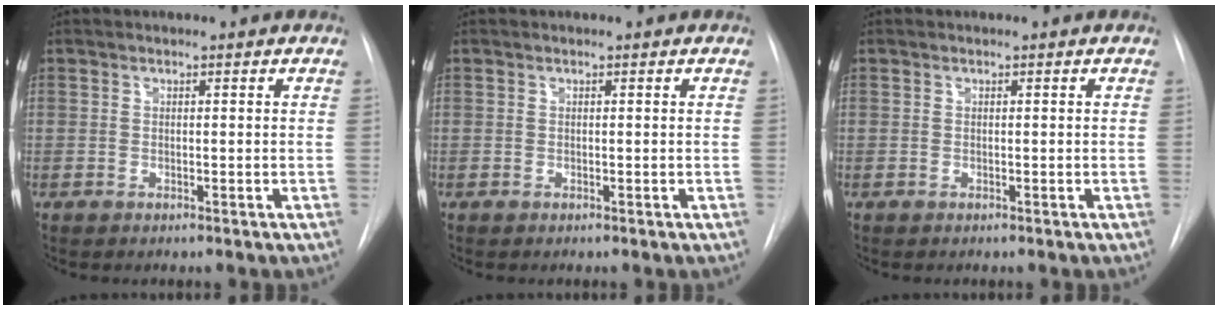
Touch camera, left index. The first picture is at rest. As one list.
[{"total": 0.0}, {"total": 0.0}]